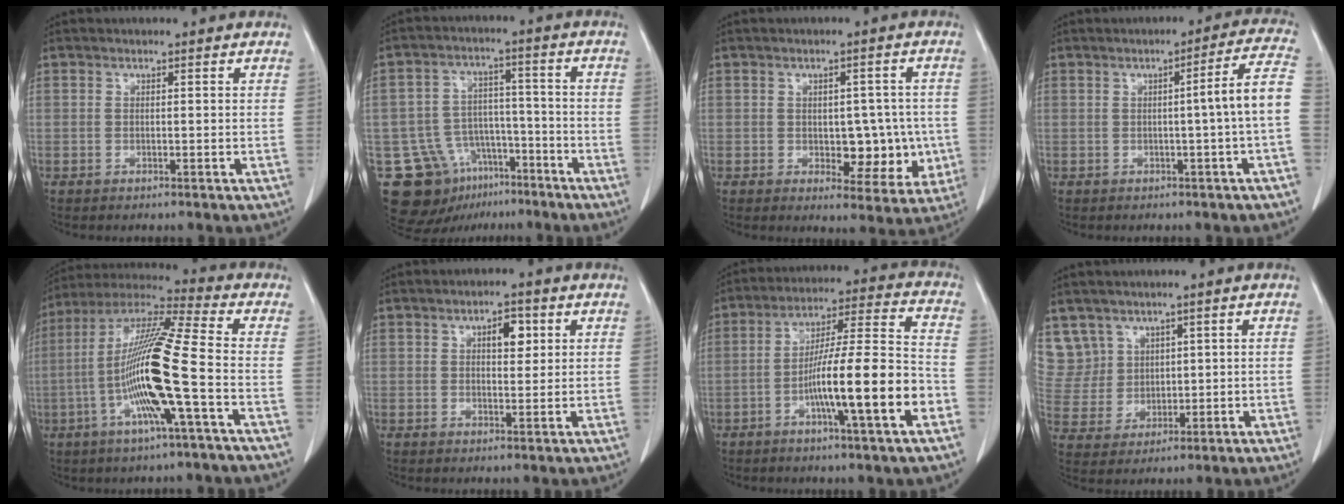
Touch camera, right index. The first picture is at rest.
{"total": 12.9, "force": [-7.6, 9.4, 4.6], "torque": [-0.081, 0.041, -0.112]}
{"total": 7.9, "force": [-0.9, 4.5, 6.5], "torque": [-0.060, 0.011, -0.001]}
{"total": 7.2, "force": [-0.9, -1.3, 7.0], "torque": [-0.084, 0.014, -0.014]}
{"total": 16.2, "force": [-3.7, -0.3, 15.8], "torque": [-0.311, -0.001, -0.083]}
{"total": 3.8, "force": [1.4, 1.7, 3.1], "torque": [-0.046, 0.004, 0.020]}
{"total": 15.6, "force": [-5.1, 0.4, 14.7], "torque": [-0.243, 0.005, -0.085]}
{"total": 8.6, "force": [5.0, 7.0, 0.0], "torque": [-0.010, 0.023, 0.119]}